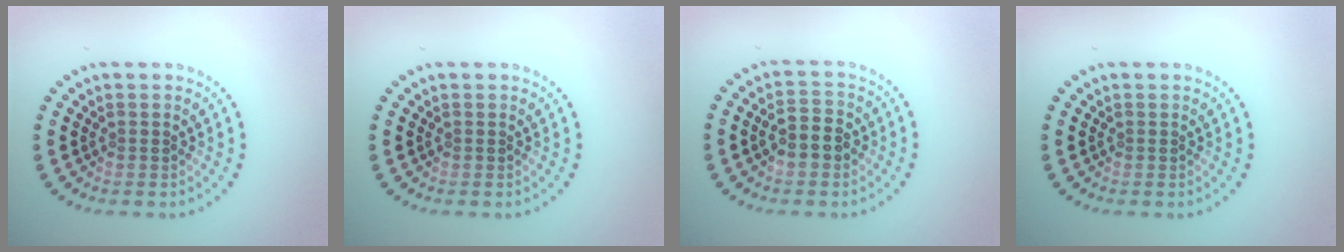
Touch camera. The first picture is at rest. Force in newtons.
{"total": 0.0}
{"total": 3.0, "press": 3.0, "slide": 0.1}
{"total": 0.0}